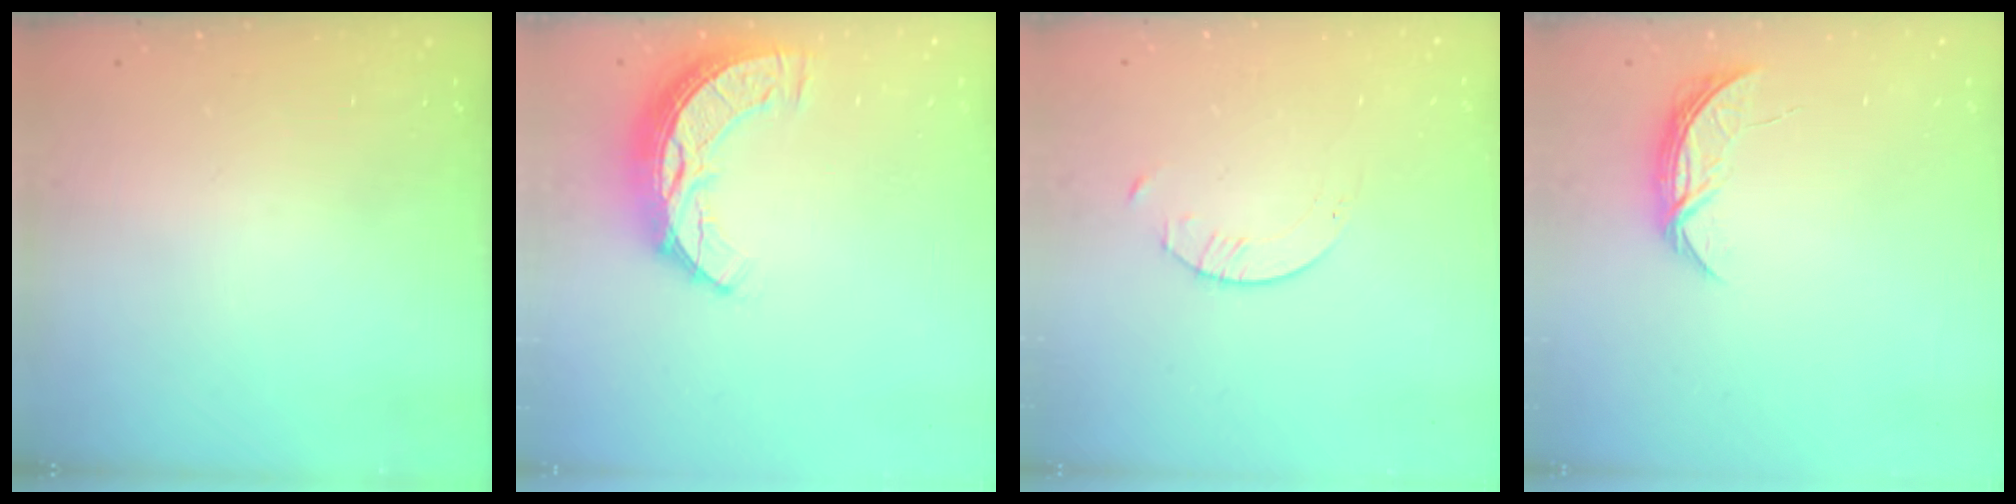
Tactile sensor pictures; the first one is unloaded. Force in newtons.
{"total": 10.4, "press": 10.3, "slide": 0.9}
{"total": 1.6, "press": 1.6, "slide": 0.2}
{"total": 5.4, "press": 5.4, "slide": 0.5}